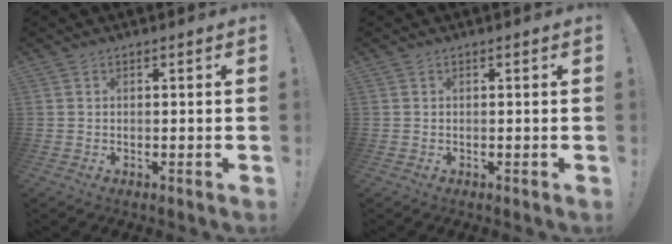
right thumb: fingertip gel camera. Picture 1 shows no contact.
{"total": 0.0}